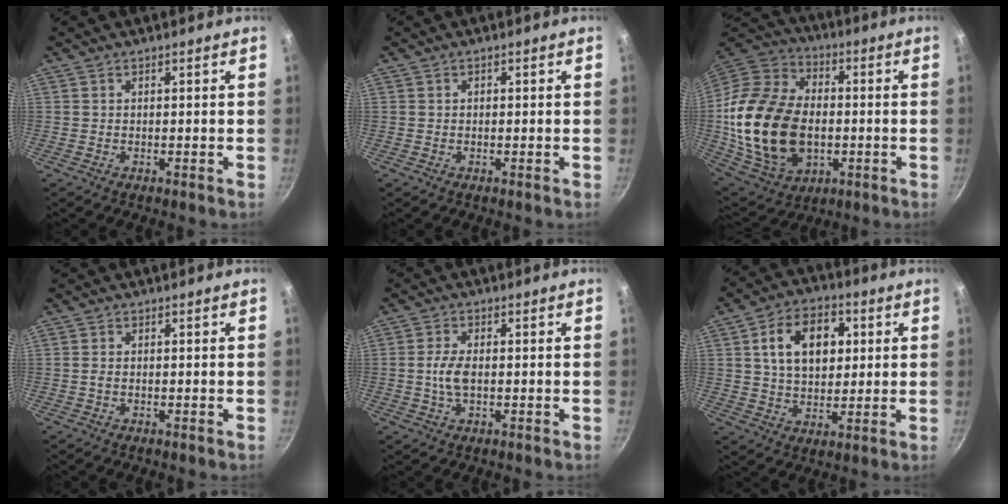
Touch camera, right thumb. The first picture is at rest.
{"total": 0.6, "force": [0.1, 0.5, 0.3], "torque": [-0.004, 0.004, 0.002]}
{"total": 25.5, "force": [-2.3, 17.5, 18.3], "torque": [-0.344, 0.018, -0.031]}
{"total": 1.0, "force": [-0.1, 0.6, 0.7], "torque": [-0.015, 0.001, -0.002]}
{"total": 4.4, "force": [-0.3, 2.3, 3.8], "torque": [-0.076, 0.006, -0.009]}
{"total": 13.8, "force": [3.4, 9.3, 9.7], "torque": [-0.127, 0.004, 0.051]}